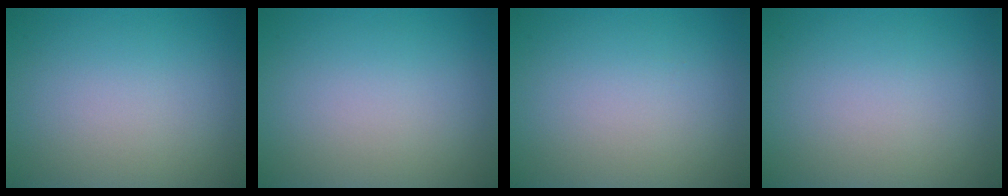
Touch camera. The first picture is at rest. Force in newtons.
{"total": 0.0}
{"total": 0.0}
{"total": 0.0}